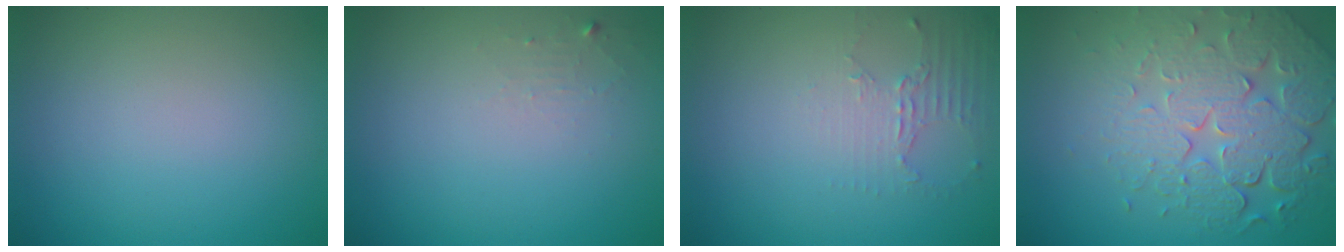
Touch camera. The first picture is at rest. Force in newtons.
{"total": 1.0, "press": 1.0, "slide": 0.1}
{"total": 2.2, "press": 1.6, "slide": 1.5}
{"total": 7.7, "press": 5.5, "slide": 5.4}